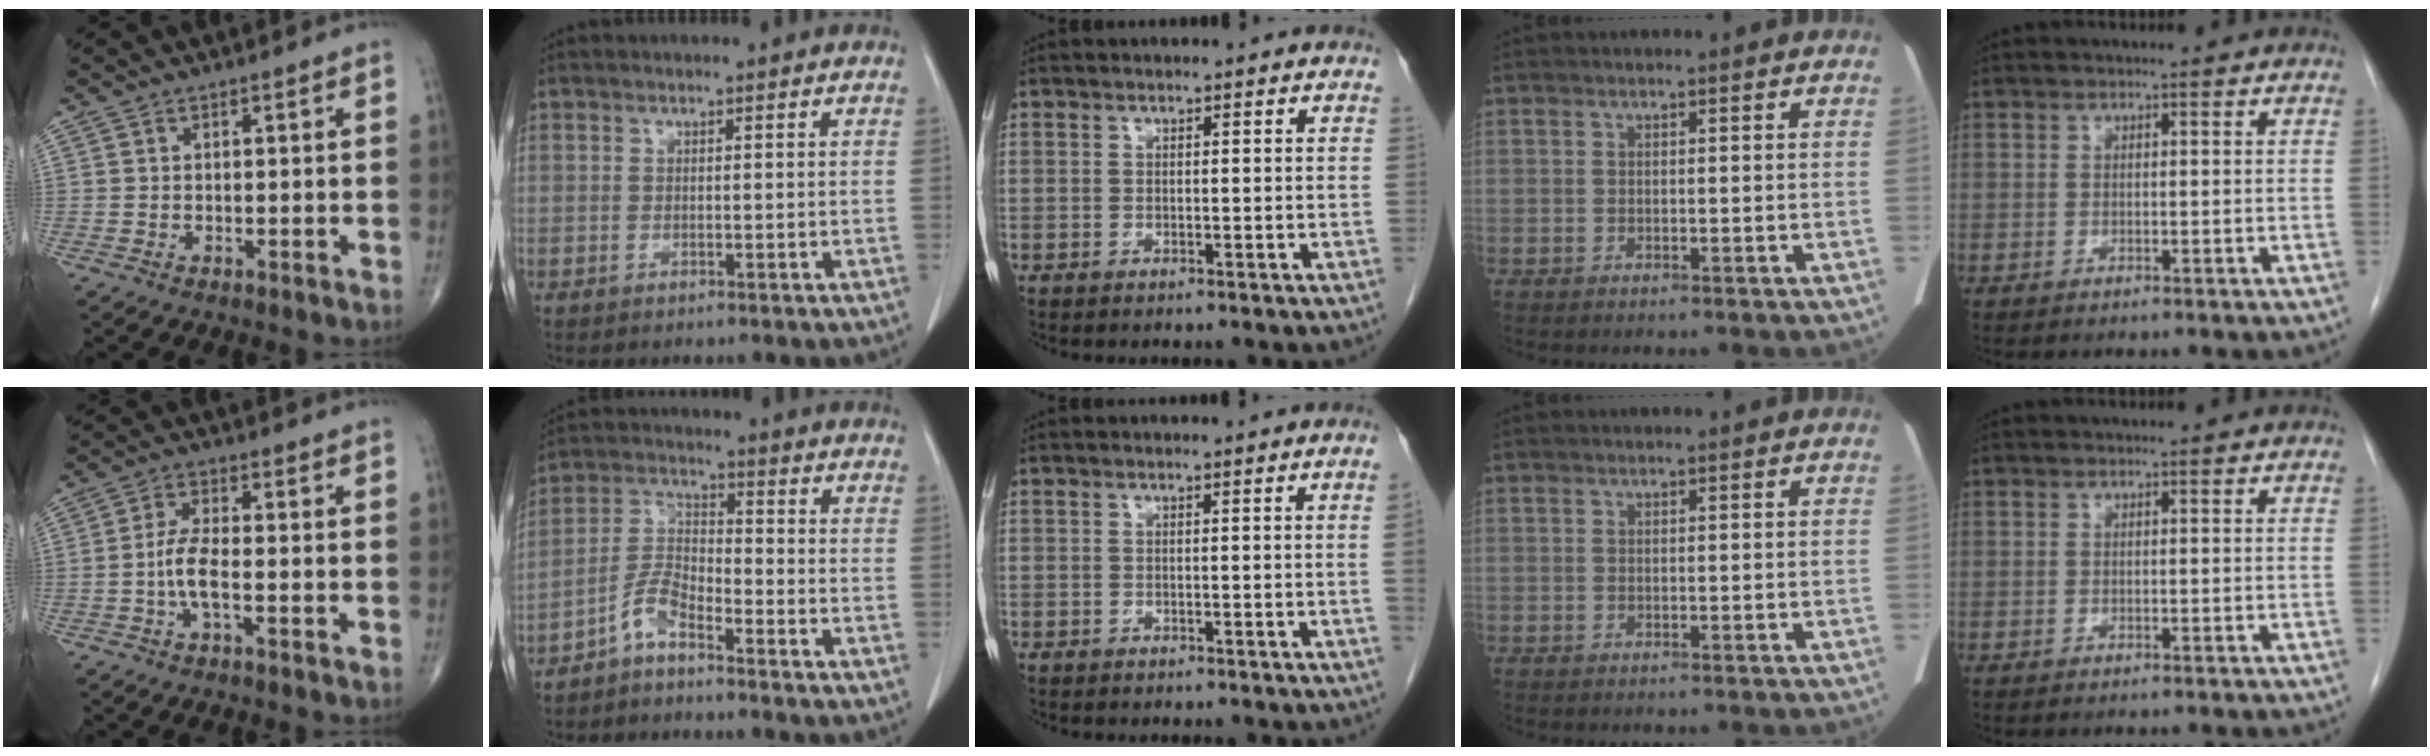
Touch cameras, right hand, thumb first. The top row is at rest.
{"thumb": {"total": 5.2, "force": [-1.4, 1.5, 4.8], "torque": [-0.103, 0.009, -0.032]}, "index": {"total": 5.0, "force": [-3.9, 1.2, 2.9], "torque": [-0.068, 0.001, -0.083]}, "middle": {"total": 0.9, "force": [-0.3, -0.2, 0.8], "torque": [-0.014, 0.003, -0.006]}}